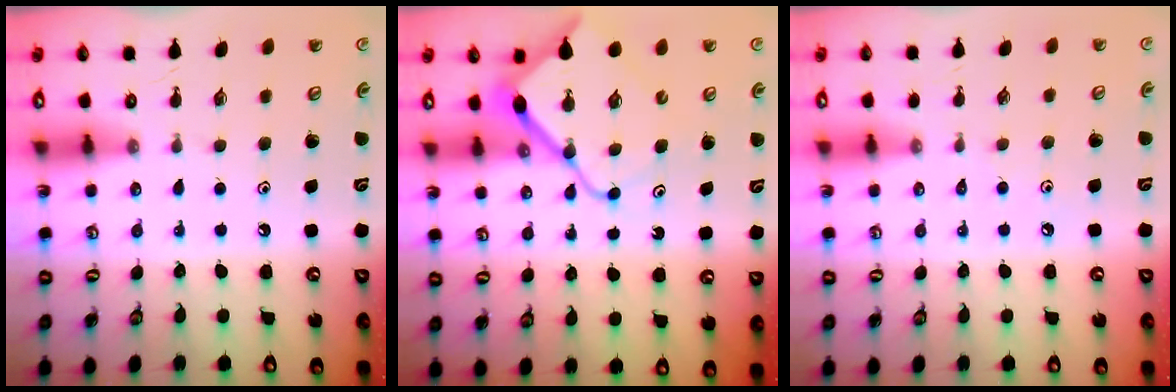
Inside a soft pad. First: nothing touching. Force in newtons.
{"total": 12.1, "press": 12.1, "slide": 1.1}
{"total": 2.8, "press": 2.7, "slide": 0.6}